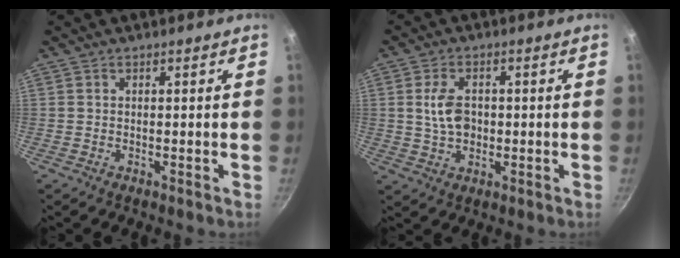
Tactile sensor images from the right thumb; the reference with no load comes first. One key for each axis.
{"total": 6.5, "fx": 0.4, "fy": 4.4, "fz": 4.8, "tx": -0.076, "ty": 0.006, "tz": 0.007}